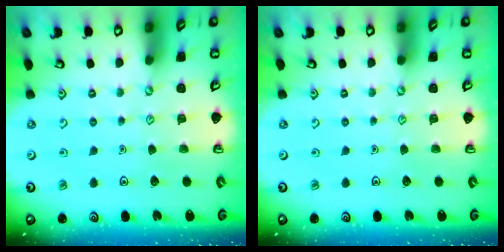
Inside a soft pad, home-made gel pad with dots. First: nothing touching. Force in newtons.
{"total": 0.0}